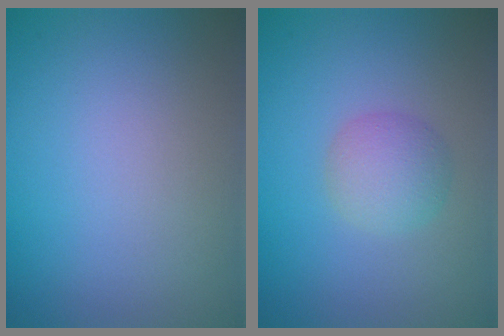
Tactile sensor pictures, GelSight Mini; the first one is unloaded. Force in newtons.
{"total": 2.7, "press": 2.7, "slide": 0.1}